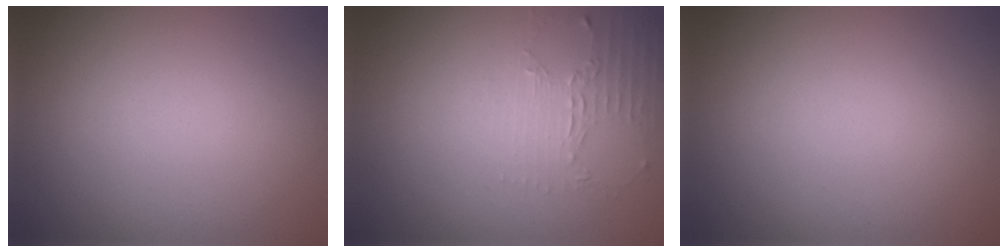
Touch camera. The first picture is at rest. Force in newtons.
{"total": 2.1, "press": 1.5, "slide": 1.5}
{"total": 0.0}